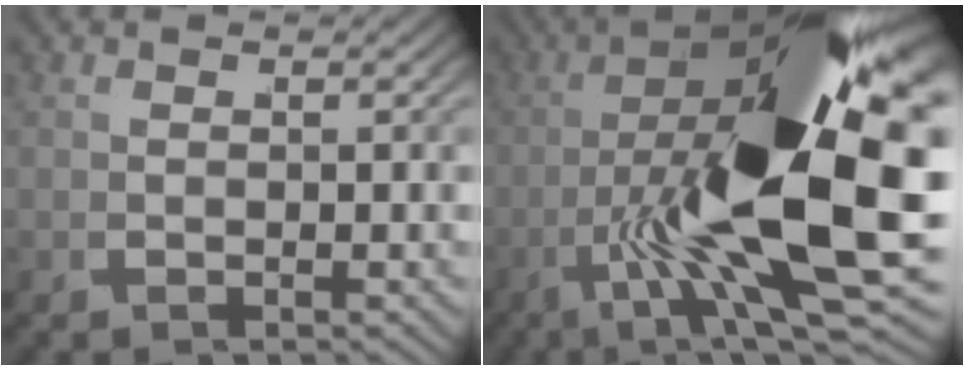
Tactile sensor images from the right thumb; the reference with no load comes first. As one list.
[{"total": 23.5, "force": [0.2, 9.3, 21.6], "torque": [-0.371, -0.026, 0.024]}]